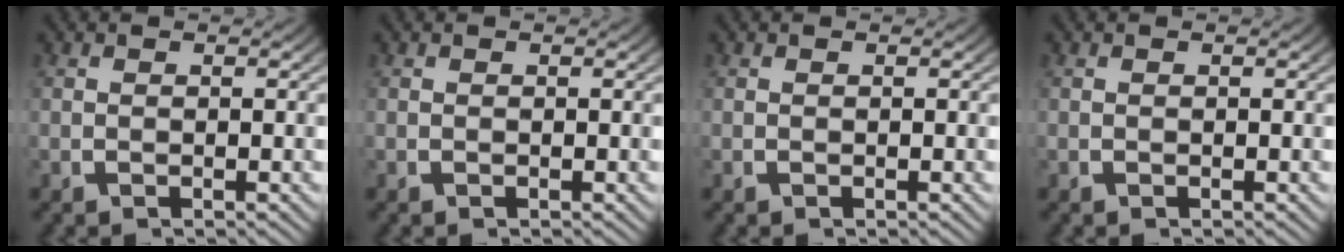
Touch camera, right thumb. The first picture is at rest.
{"total": 0.0}
{"total": 0.0}
{"total": 0.0}